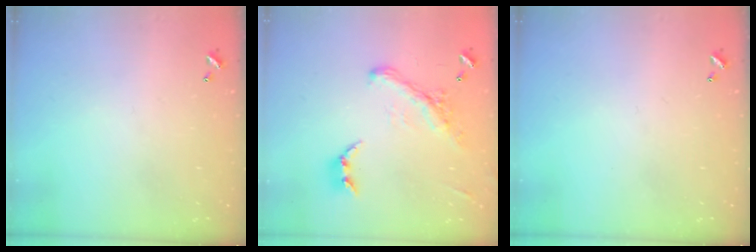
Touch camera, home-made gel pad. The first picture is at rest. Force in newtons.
{"total": 4.4, "press": 4.2, "slide": 1.3}
{"total": 0.0}